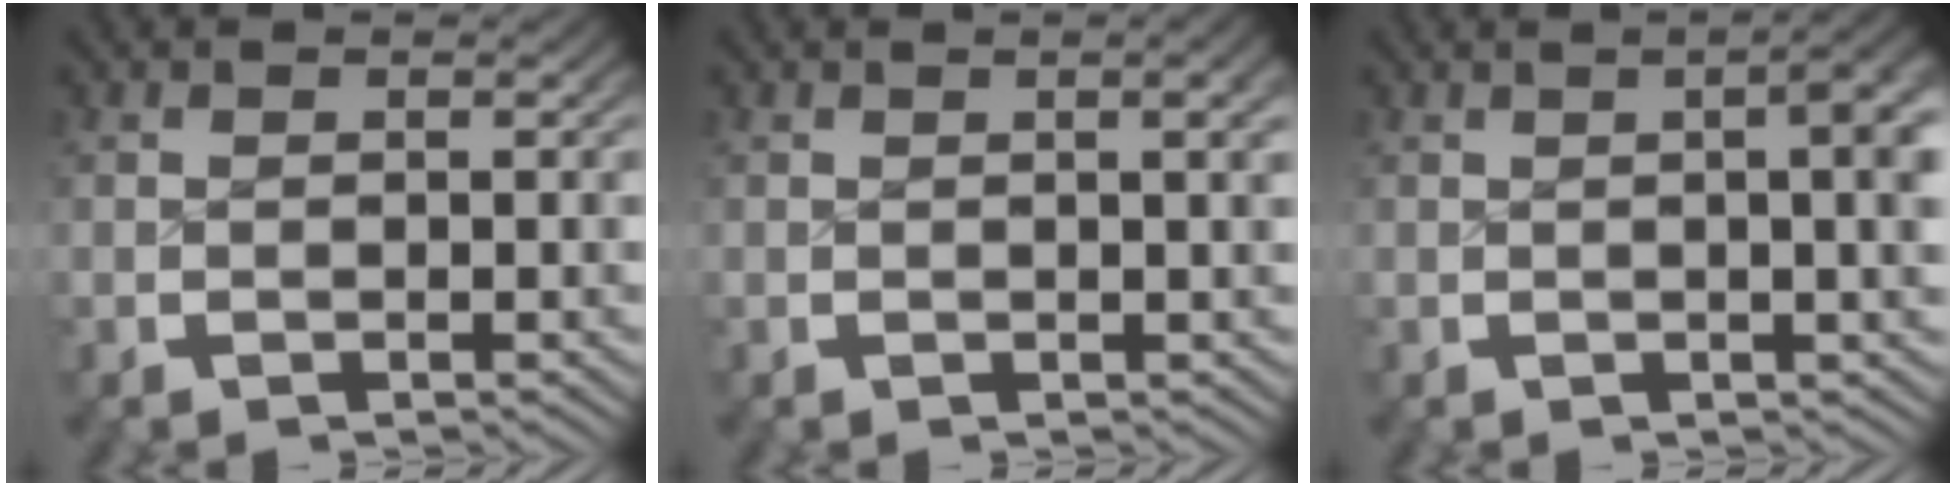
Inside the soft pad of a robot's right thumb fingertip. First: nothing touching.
{"total": 1.6, "force": [0.4, 0.2, 1.6], "torque": [-0.018, 0.004, 0.008]}
{"total": 7.7, "force": [1.9, 3.4, 6.7], "torque": [-0.058, 0.027, 0.013]}